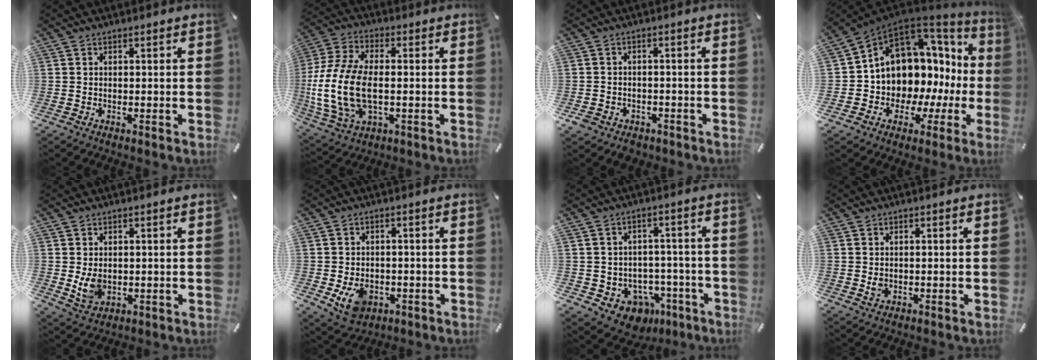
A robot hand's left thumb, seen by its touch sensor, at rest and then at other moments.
{"total": 16.0, "force": [-1.6, 9.3, 13.0], "torque": [-0.291, -0.007, -0.029]}
{"total": 3.3, "force": [-2.1, 2.5, 0.8], "torque": [-0.017, 0.008, -0.041]}
{"total": 12.4, "force": [3.4, 10.6, 5.6], "torque": [-0.089, -0.059, 0.073]}
{"total": 5.0, "force": [0.4, 3.9, 3.1], "torque": [-0.059, -0.009, 0.006]}
{"total": 7.1, "force": [-1.9, 5.7, 3.8], "torque": [-0.061, 0.003, -0.034]}
{"total": 8.1, "force": [-3.7, 6.8, 2.3], "torque": [-0.024, 0.022, -0.053]}
{"total": 1.3, "force": [0.2, 1.1, 0.6], "torque": [-0.004, 0.001, 0.001]}